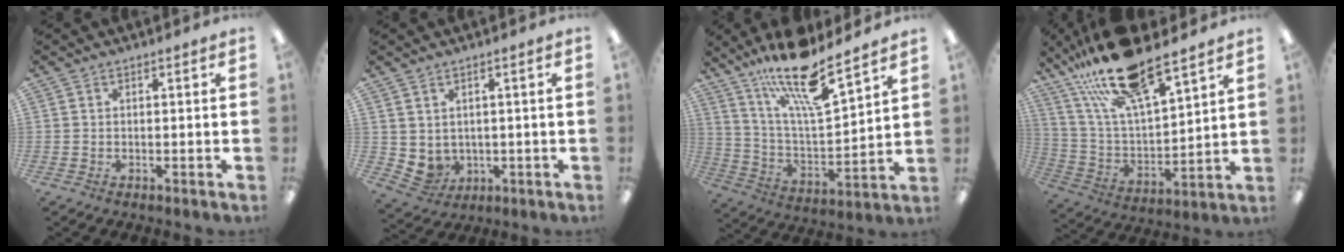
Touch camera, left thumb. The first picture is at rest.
{"total": 3.8, "force": [1.8, 3.2, 1.2], "torque": [-0.037, -0.010, 0.037]}
{"total": 18.4, "force": [14.3, 4.1, 10.9], "torque": [-0.198, -0.091, 0.240]}
{"total": 20.6, "force": [16.2, 5.5, 11.4], "torque": [-0.227, -0.086, 0.283]}